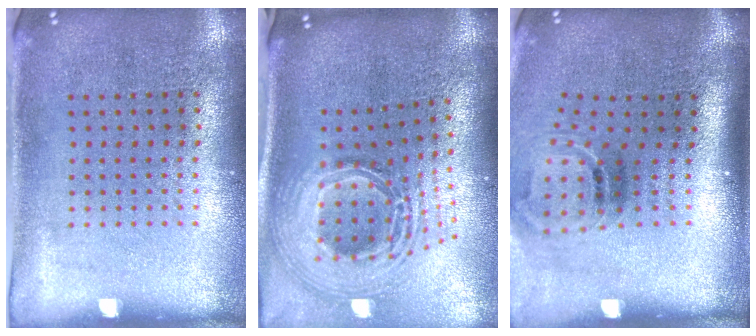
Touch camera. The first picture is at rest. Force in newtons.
{"total": 3.0, "press": 2.0, "slide": 2.2}
{"total": 1.6, "press": 1.0, "slide": 1.2}